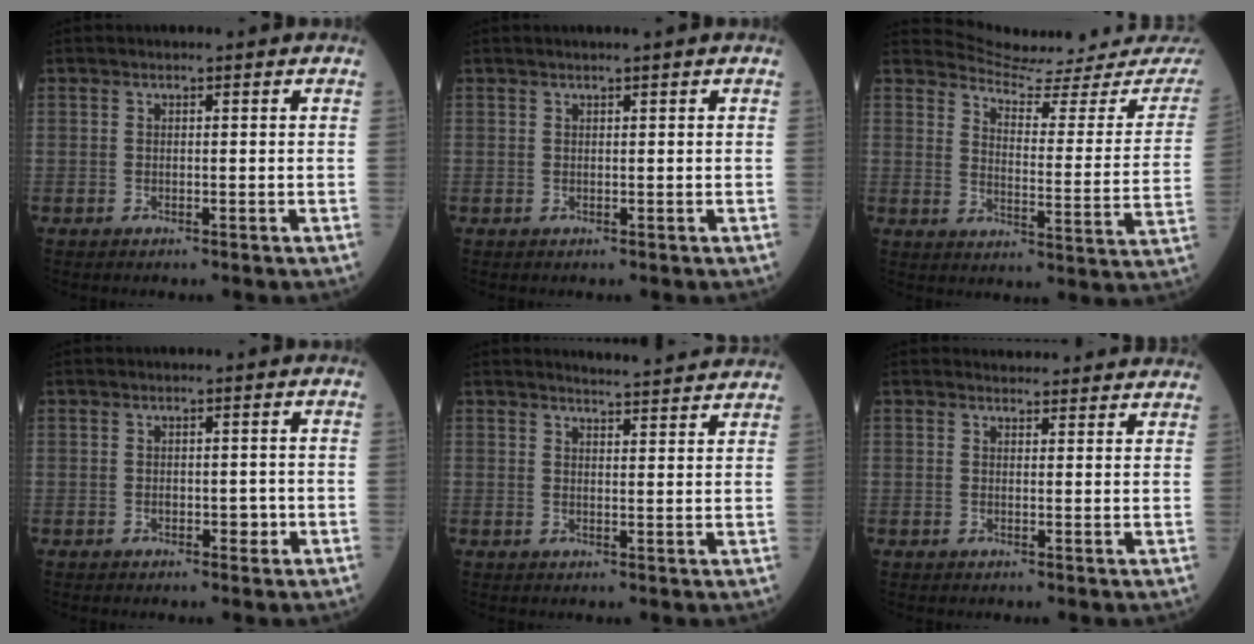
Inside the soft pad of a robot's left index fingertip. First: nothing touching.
{"total": 0.9, "force": [0.5, -0.3, 0.7], "torque": [-0.018, 0.001, 0.015]}
{"total": 17.5, "force": [17.2, 0.6, 3.1], "torque": [-0.039, -0.103, 0.206]}
{"total": 1.8, "force": [-0.5, 1.2, 1.2], "torque": [-0.013, 0.003, -0.004]}
{"total": 10.5, "force": [10.2, -0.2, 2.6], "torque": [-0.038, -0.004, 0.114]}
{"total": 9.6, "force": [9.2, 1.4, 2.0], "torque": [-0.011, 0.013, 0.093]}